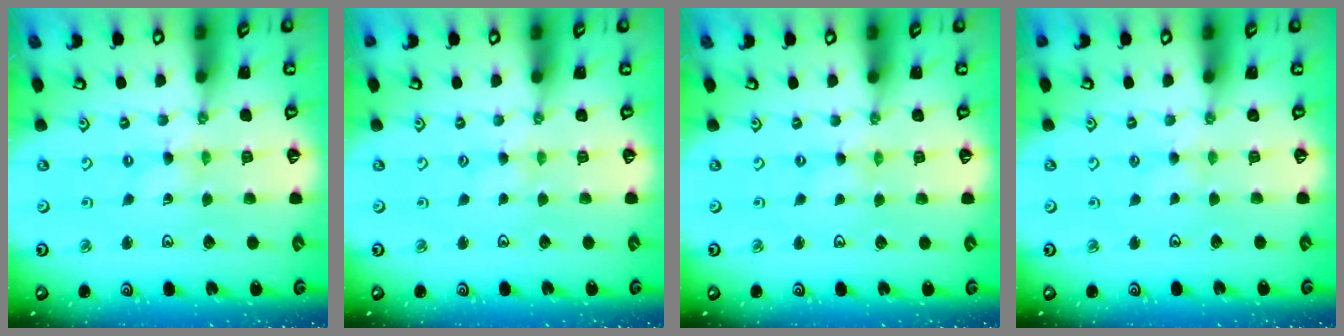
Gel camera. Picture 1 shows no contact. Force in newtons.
{"total": 1.8, "press": 1.8, "slide": 0.2}
{"total": 0.0}
{"total": 2.0, "press": 1.9, "slide": 0.3}